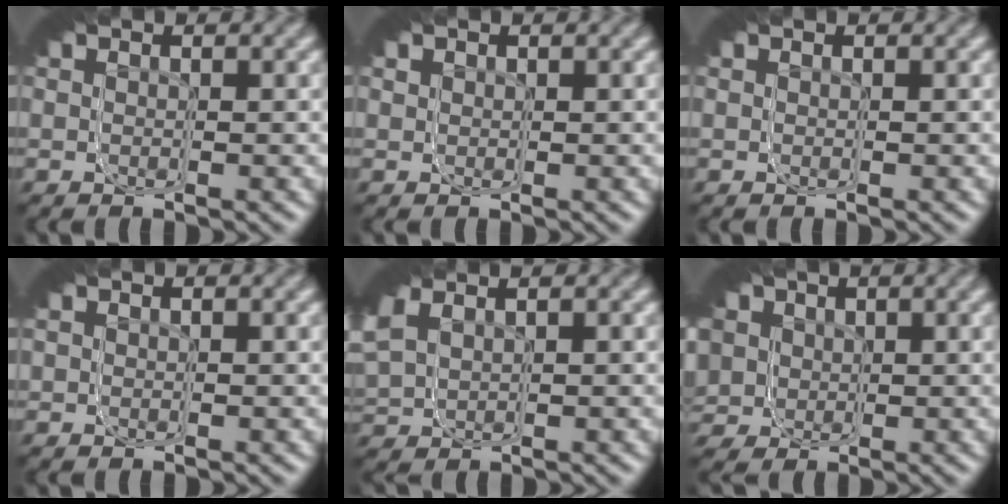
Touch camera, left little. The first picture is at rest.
{"total": 1.4, "force": [0.7, 1.1, 0.5], "torque": [-0.015, -0.003, 0.009]}
{"total": 0.0}
{"total": 1.0, "force": [-0.1, 0.9, 0.2], "torque": [-0.006, -0.005, -0.001]}
{"total": 5.4, "force": [0.9, 4.2, 3.3], "torque": [-0.081, 0.007, 0.011]}
{"total": 11.0, "force": [0.3, 9.4, 5.8], "torque": [-0.098, -0.012, -0.010]}